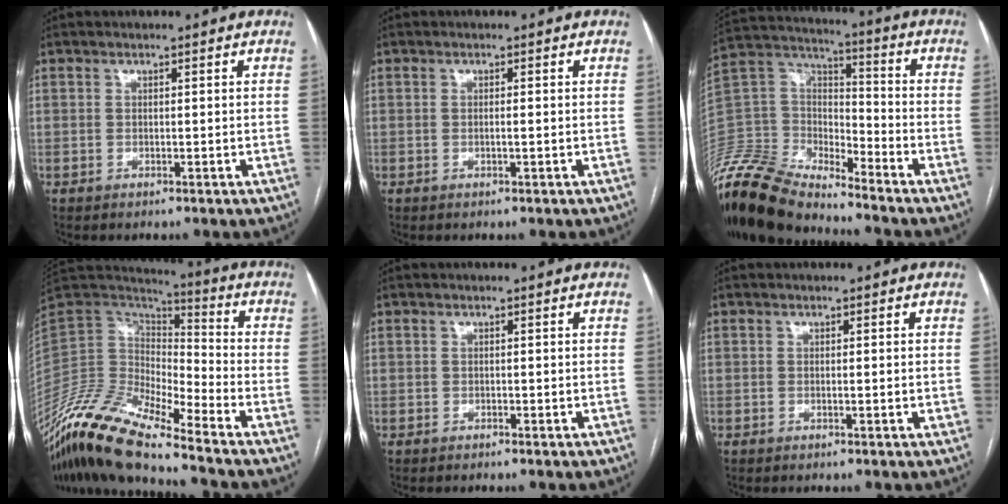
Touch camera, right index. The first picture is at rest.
{"total": 0.7, "force": [-0.2, 0.0, 0.7], "torque": [-0.014, 0.000, -0.002]}
{"total": 17.2, "force": [-16.1, 3.7, 4.9], "torque": [-0.100, 0.032, -0.306]}
{"total": 16.5, "force": [-13.3, 2.3, 9.4], "torque": [-0.188, 0.007, -0.256]}
{"total": 0.0}
{"total": 1.6, "force": [-0.1, 0.3, 1.5], "torque": [-0.025, -0.003, 0.000]}